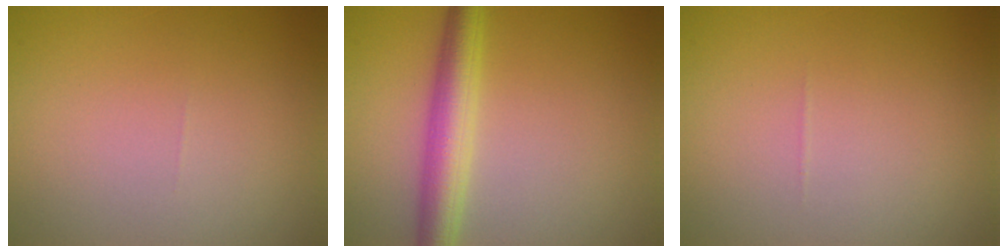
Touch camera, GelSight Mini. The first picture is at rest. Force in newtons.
{"total": 4.4, "press": 4.4, "slide": 0.1}
{"total": 0.0}